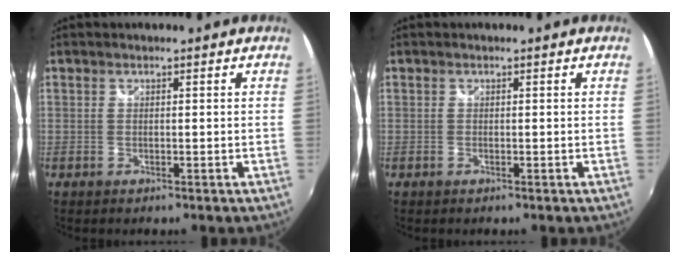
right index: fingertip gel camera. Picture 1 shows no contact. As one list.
[{"total": 0.0}]